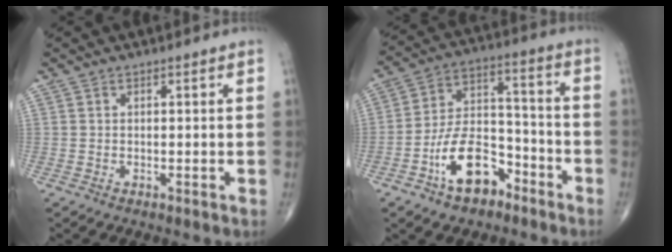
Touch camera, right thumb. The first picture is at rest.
{"total": 13.1, "force": [-7.1, 7.4, 8.1], "torque": [-0.126, 0.065, -0.128]}